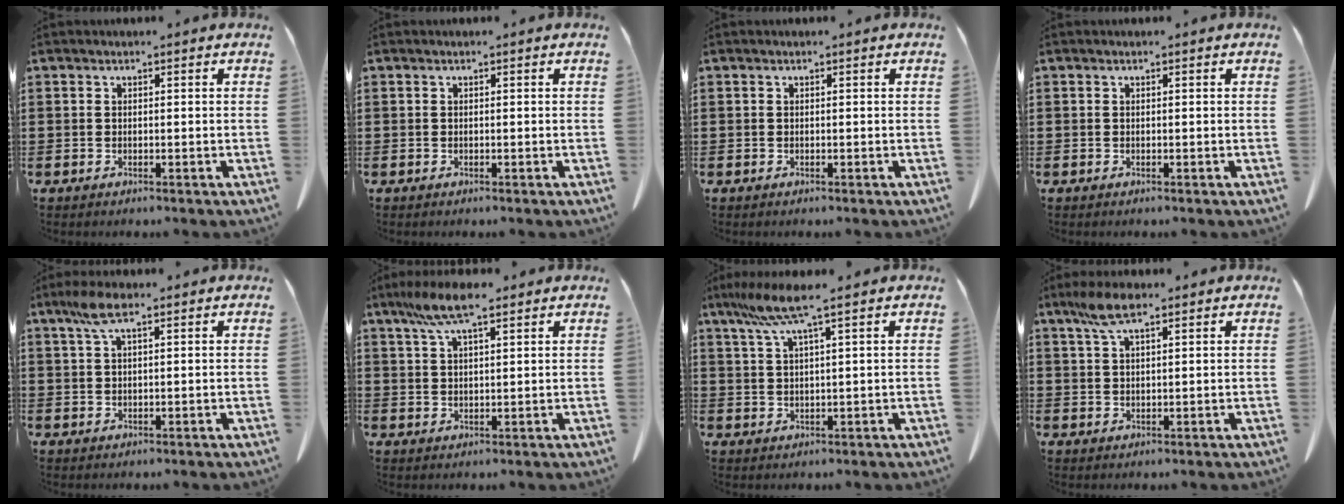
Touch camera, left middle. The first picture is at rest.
{"total": 0.0}
{"total": 0.0}
{"total": 0.0}
{"total": 4.7, "force": [2.4, 1.3, 3.8], "torque": [-0.082, 0.005, 0.043]}
{"total": 7.6, "force": [5.0, 1.7, 5.5], "torque": [-0.118, -0.001, 0.089]}
{"total": 6.6, "force": [3.9, 0.0, 5.4], "torque": [-0.122, -0.008, 0.066]}
{"total": 5.6, "force": [3.2, 1.6, 4.3], "torque": [-0.091, 0.004, 0.058]}